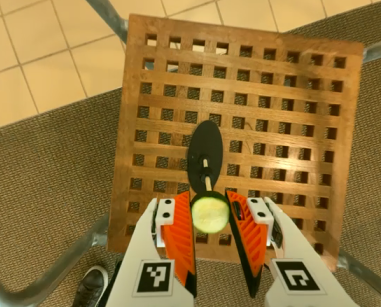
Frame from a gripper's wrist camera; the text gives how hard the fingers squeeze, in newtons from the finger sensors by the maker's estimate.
{"total": 6.9, "left": 6.7, "right": 7.1}